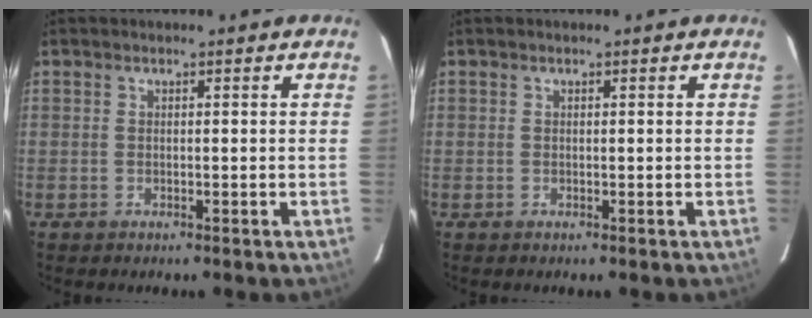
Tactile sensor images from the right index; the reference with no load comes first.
{"total": 0.0}